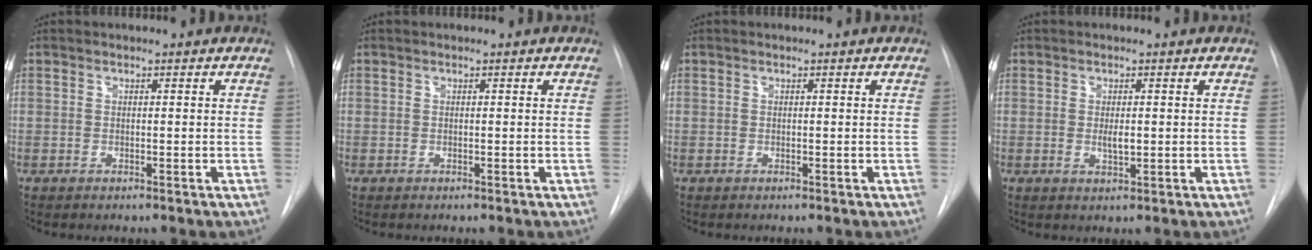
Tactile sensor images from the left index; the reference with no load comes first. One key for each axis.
{"total": 0.0}
{"total": 0.0}
{"total": 1.8, "fx": 0.0, "fy": 0.6, "fz": 1.7, "tx": -0.030, "ty": -0.003, "tz": 0.002}